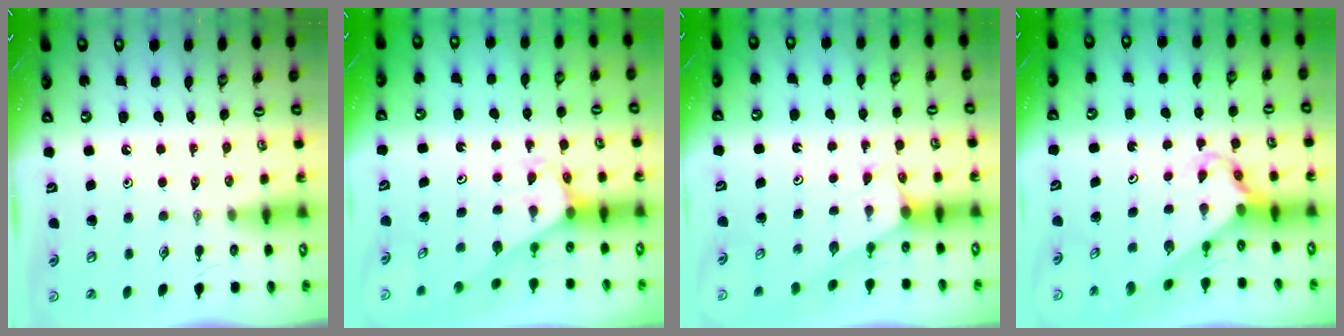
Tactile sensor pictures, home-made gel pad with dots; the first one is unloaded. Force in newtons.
{"total": 2.6, "press": 2.6, "slide": 0.1}
{"total": 1.0, "press": 0.9, "slide": 0.2}
{"total": 2.7, "press": 2.7, "slide": 0.2}